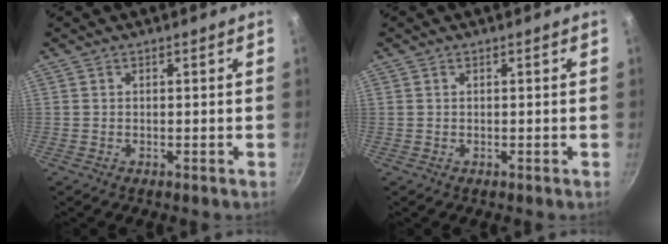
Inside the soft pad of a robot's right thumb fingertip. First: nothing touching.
{"total": 0.0}